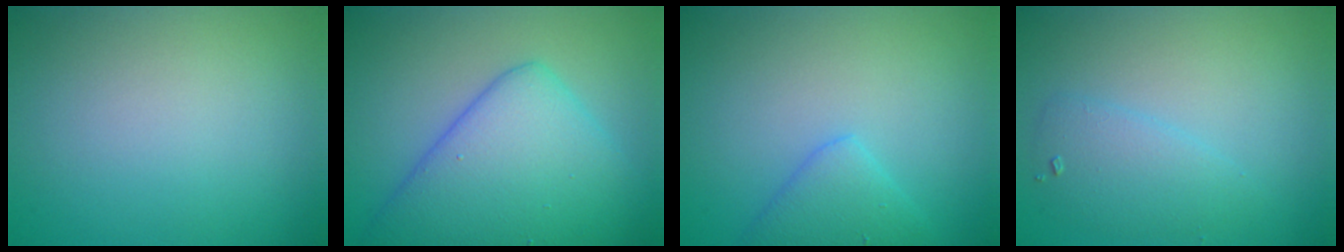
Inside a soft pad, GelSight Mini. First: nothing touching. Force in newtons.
{"total": 9.5, "press": 9.5, "slide": 0.2}
{"total": 2.8, "press": 2.8, "slide": 0.2}
{"total": 2.6, "press": 2.6, "slide": 0.2}